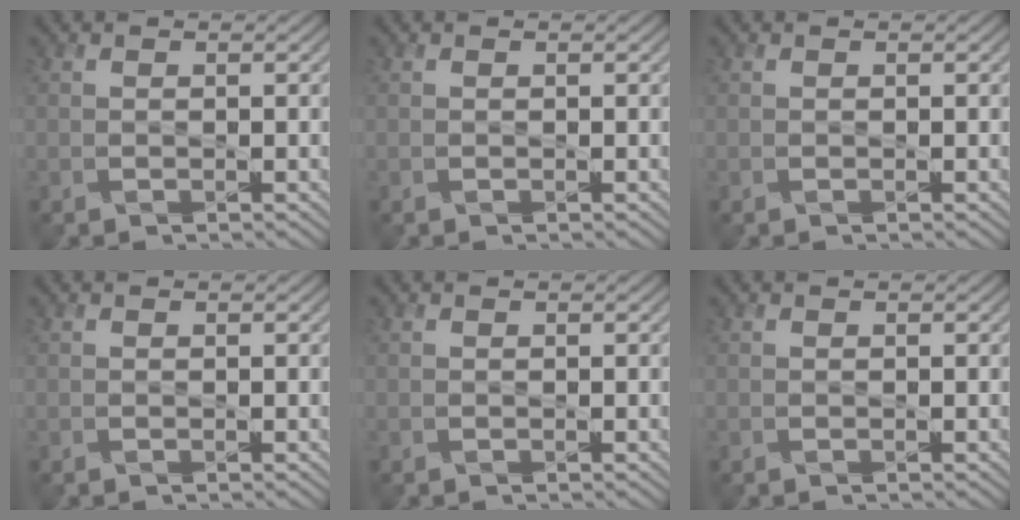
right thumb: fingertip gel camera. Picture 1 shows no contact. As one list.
[{"total": 0.0}, {"total": 0.0}, {"total": 0.0}, {"total": 0.0}, {"total": 0.0}]